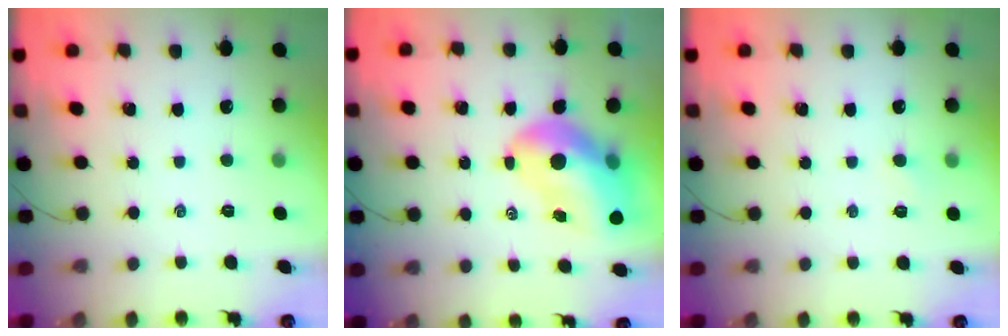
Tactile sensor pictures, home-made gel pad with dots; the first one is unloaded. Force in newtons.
{"total": 13.1, "press": 12.6, "slide": 3.6}
{"total": 1.5, "press": 1.4, "slide": 0.6}